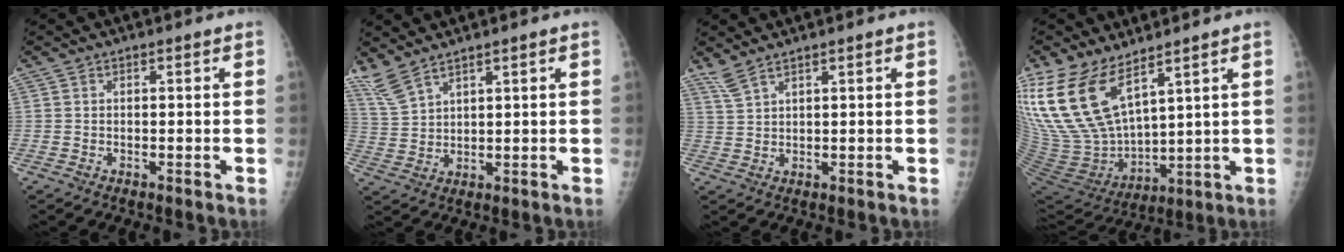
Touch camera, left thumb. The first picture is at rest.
{"total": 5.4, "force": [4.6, 1.3, 2.5], "torque": [-0.056, -0.015, 0.109]}
{"total": 3.0, "force": [2.5, 0.4, 1.6], "torque": [-0.036, -0.004, 0.061]}
{"total": 19.5, "force": [11.6, 9.2, 12.7], "torque": [-0.256, -0.059, 0.245]}